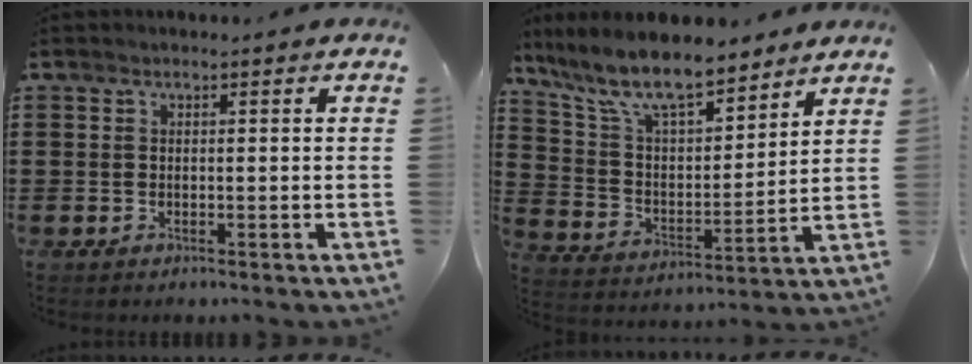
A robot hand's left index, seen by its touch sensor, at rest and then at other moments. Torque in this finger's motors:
{"motor_torque": [1.78, -0.36, 0.67, 0.21]}